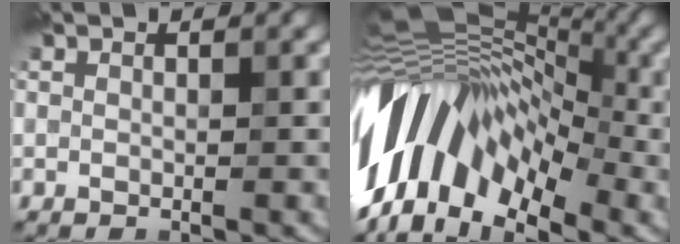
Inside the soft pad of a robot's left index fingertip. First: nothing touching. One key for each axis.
{"total": 16.1, "fx": -0.9, "fy": 9.2, "fz": 13.2, "tx": -0.229, "ty": 0.021, "tz": -0.020}